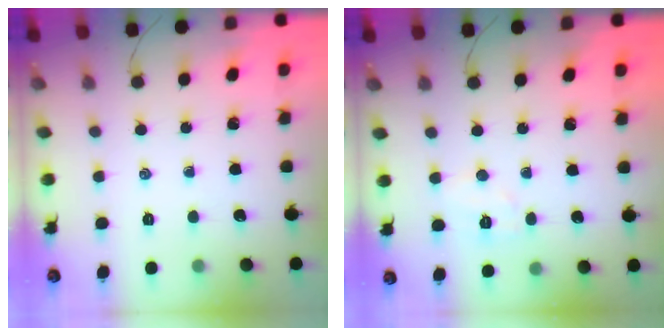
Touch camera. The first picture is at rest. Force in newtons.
{"total": 5.3, "press": 5.2, "slide": 0.9}